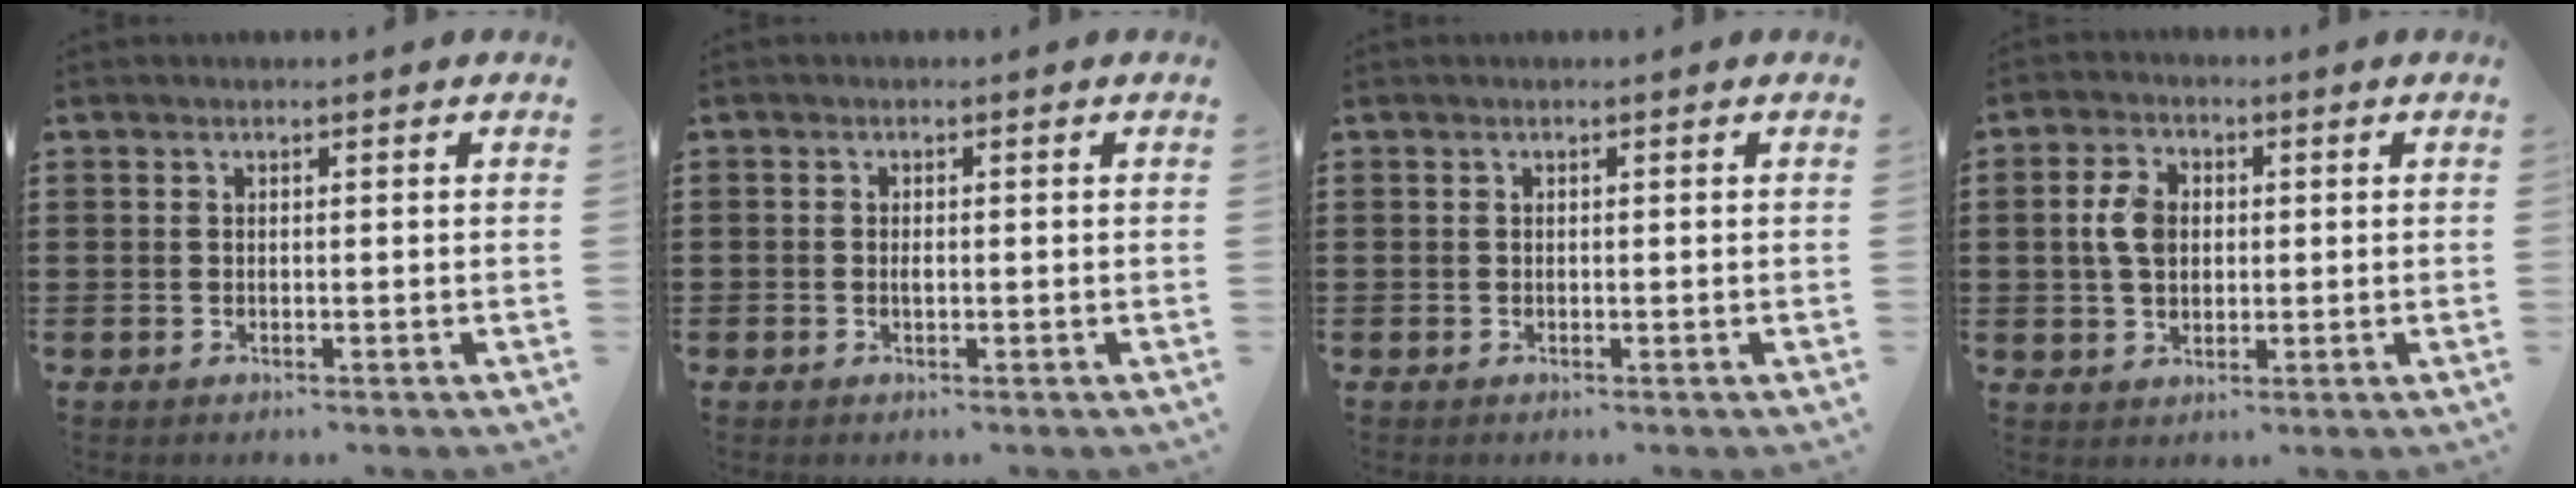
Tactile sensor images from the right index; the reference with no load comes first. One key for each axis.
{"total": 0.8, "fx": -0.4, "fy": 0.5, "fz": 0.4, "tx": -0.008, "ty": 0.001, "tz": -0.008}
{"total": 0.0}
{"total": 5.3, "fx": 0.4, "fy": 3.6, "fz": 3.8, "tx": -0.096, "ty": 0.009, "tz": 0.001}